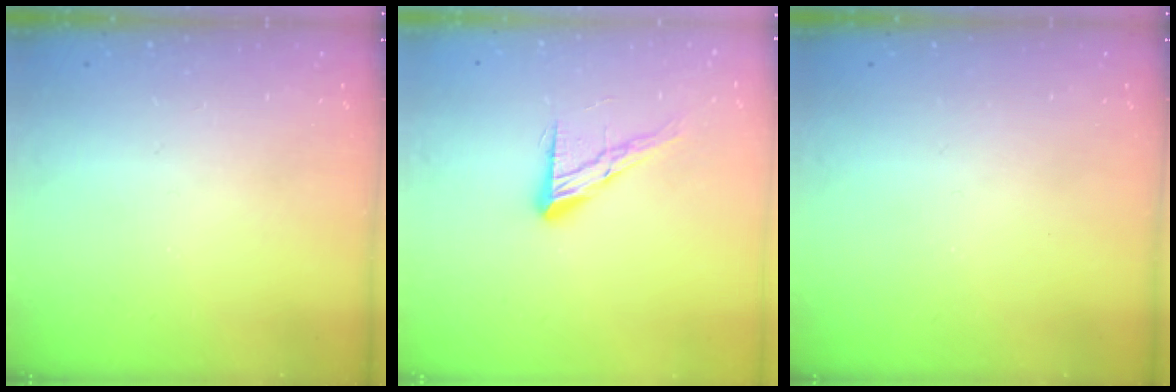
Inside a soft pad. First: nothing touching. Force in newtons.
{"total": 10.6, "press": 10.6, "slide": 0.8}
{"total": 0.0}